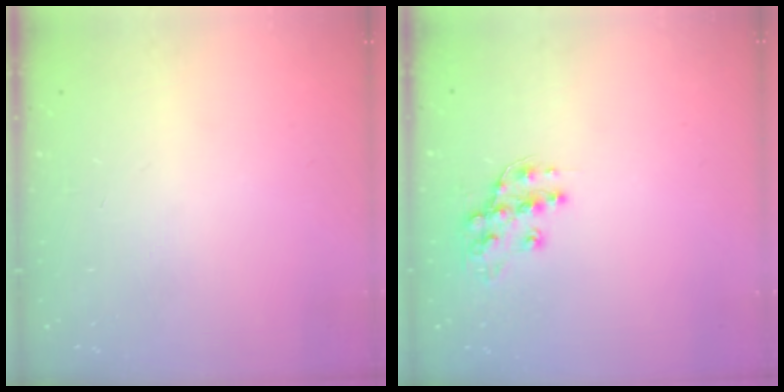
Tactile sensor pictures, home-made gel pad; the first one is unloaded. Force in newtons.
{"total": 10.7, "press": 10.7, "slide": 0.6}